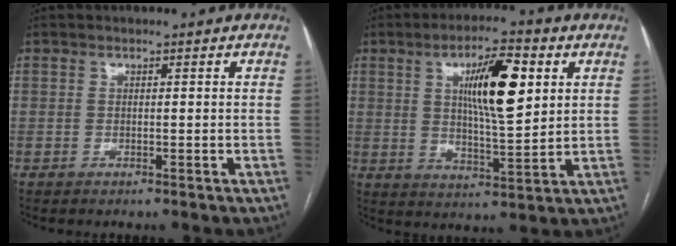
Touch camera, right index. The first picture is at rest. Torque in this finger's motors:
{"motor_torque": [0.48, 0.17, 0.50, 0.09]}